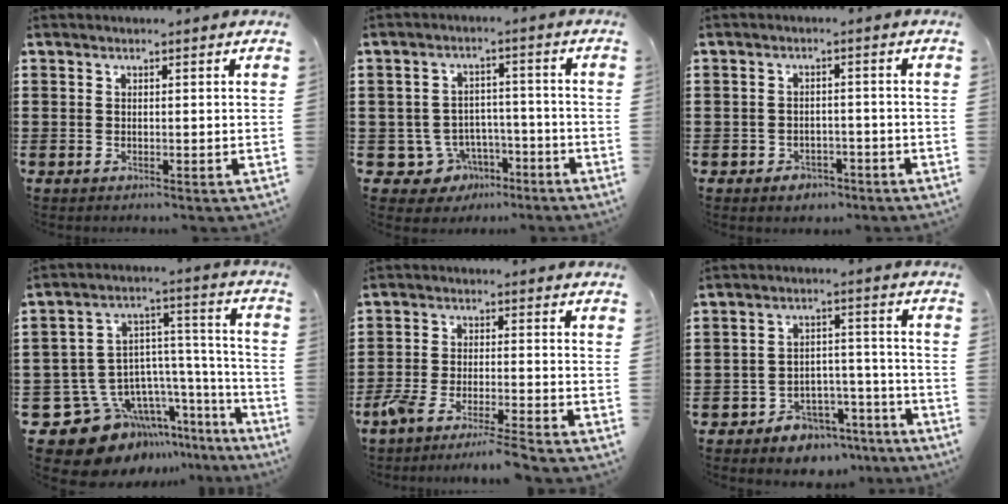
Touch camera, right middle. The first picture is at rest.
{"total": 5.3, "force": [-3.3, 3.9, 1.3], "torque": [-0.039, 0.013, -0.062]}
{"total": 2.0, "force": [-1.7, 1.1, 0.2], "torque": [-0.010, 0.002, -0.037]}
{"total": 11.5, "force": [-8.1, 7.0, 4.2], "torque": [-0.115, -0.008, -0.143]}
{"total": 5.3, "force": [-4.8, -0.3, 2.2], "torque": [-0.056, -0.018, -0.097]}
{"total": 5.3, "force": [-4.7, 2.2, 0.9], "torque": [-0.017, 0.021, -0.094]}